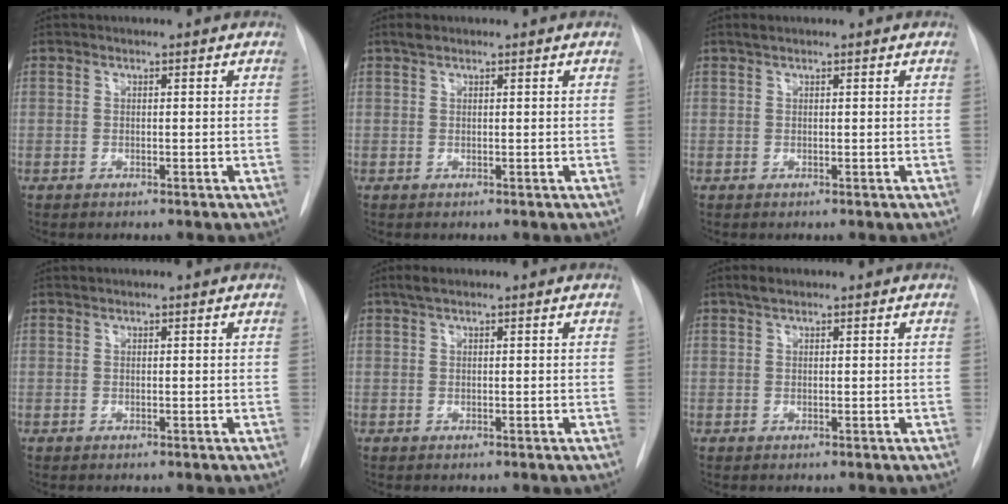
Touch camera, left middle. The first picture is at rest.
{"total": 1.0, "force": [0.8, 0.3, 0.5], "torque": [-0.011, 0.008, 0.016]}
{"total": 0.7, "force": [0.6, 0.1, 0.4], "torque": [-0.012, 0.007, 0.014]}
{"total": 0.0}
{"total": 1.6, "force": [1.1, 0.3, 1.1], "torque": [-0.027, 0.011, 0.022]}
{"total": 1.4, "force": [1.1, 0.5, 0.8], "torque": [-0.019, 0.008, 0.021]}